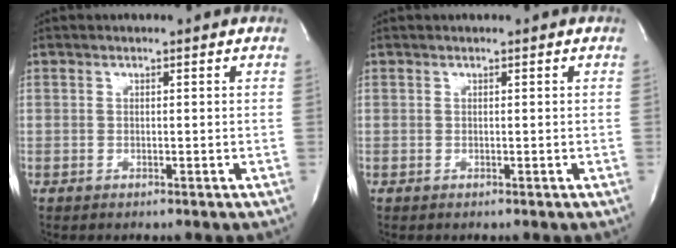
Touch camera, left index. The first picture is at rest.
{"total": 0.5, "force": [0.5, 0.0, 0.3], "torque": [-0.004, 0.011, 0.007]}